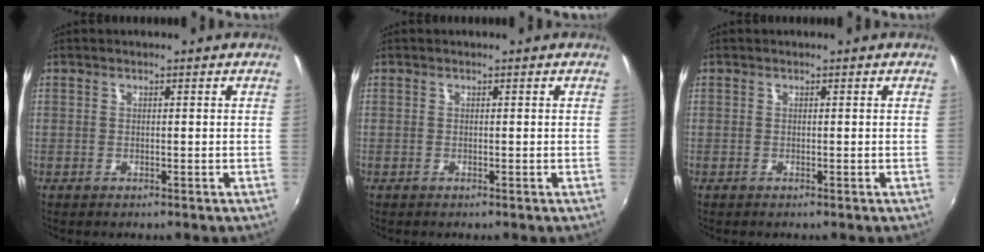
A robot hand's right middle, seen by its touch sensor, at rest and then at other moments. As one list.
[{"total": 0.0}, {"total": 0.0}]